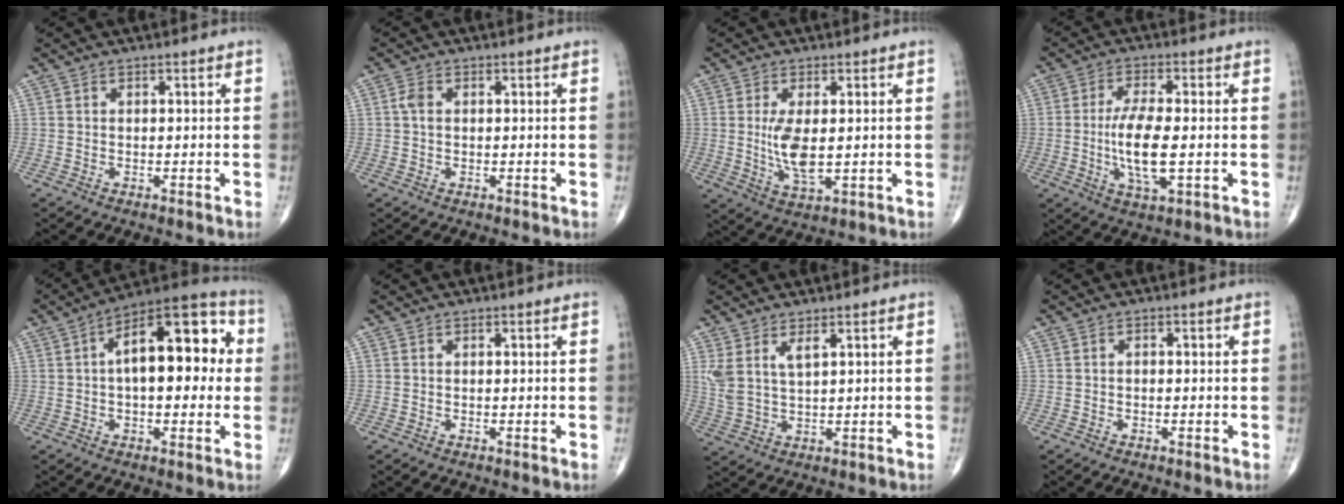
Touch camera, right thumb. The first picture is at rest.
{"total": 2.0, "force": [0.3, 1.2, 1.5], "torque": [-0.034, 0.006, 0.005]}
{"total": 7.2, "force": [0.4, 2.9, 6.5], "torque": [-0.129, -0.018, 0.016]}
{"total": 9.6, "force": [-1.0, 3.2, 9.0], "torque": [-0.181, -0.007, -0.019]}
{"total": 17.8, "force": [2.6, 8.4, 15.5], "torque": [-0.200, 0.038, 0.028]}
{"total": 0.0}
{"total": 5.2, "force": [2.6, 1.8, 4.2], "torque": [-0.099, -0.012, 0.063]}
{"total": 0.6, "force": [-0.1, 0.4, 0.5], "torque": [-0.006, 0.001, -0.003]}